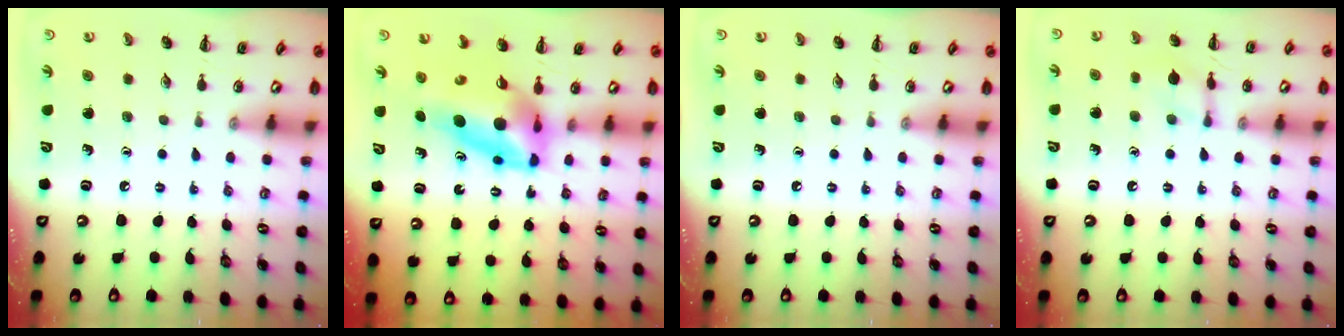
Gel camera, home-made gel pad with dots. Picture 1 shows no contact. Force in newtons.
{"total": 10.0, "press": 9.6, "slide": 3.0}
{"total": 0.0}
{"total": 7.4, "press": 7.4, "slide": 0.2}